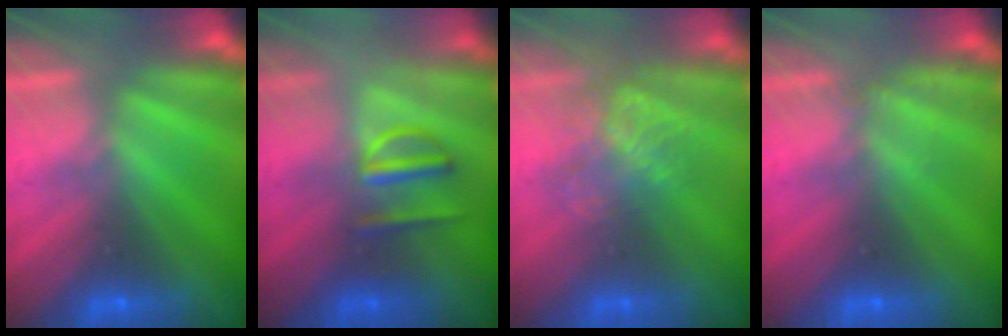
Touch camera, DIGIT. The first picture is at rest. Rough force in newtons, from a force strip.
{"total": 3.3}
{"total": 4.4}
{"total": 2.1}